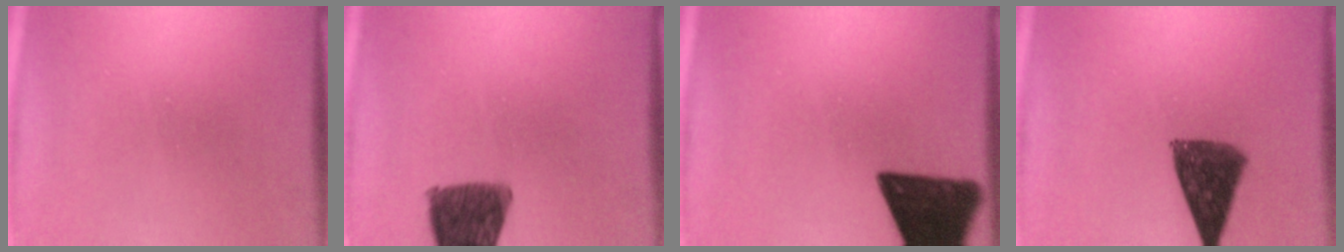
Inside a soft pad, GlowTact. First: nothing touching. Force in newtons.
{"total": 10.0}
{"total": 13.4}
{"total": 10.3}